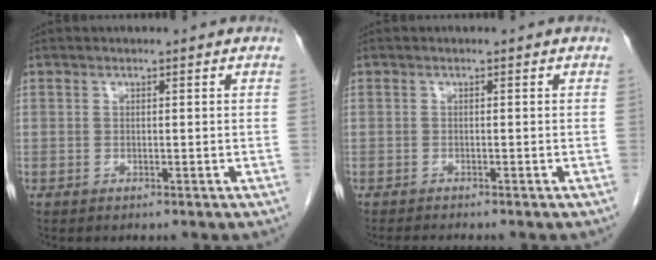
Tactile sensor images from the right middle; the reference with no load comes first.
{"total": 1.7, "force": [-1.6, -0.3, 0.6], "torque": [-0.012, -0.004, -0.026]}